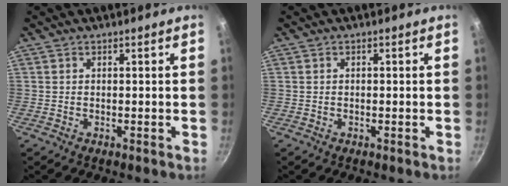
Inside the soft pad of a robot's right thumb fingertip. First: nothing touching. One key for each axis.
{"total": 0.0}